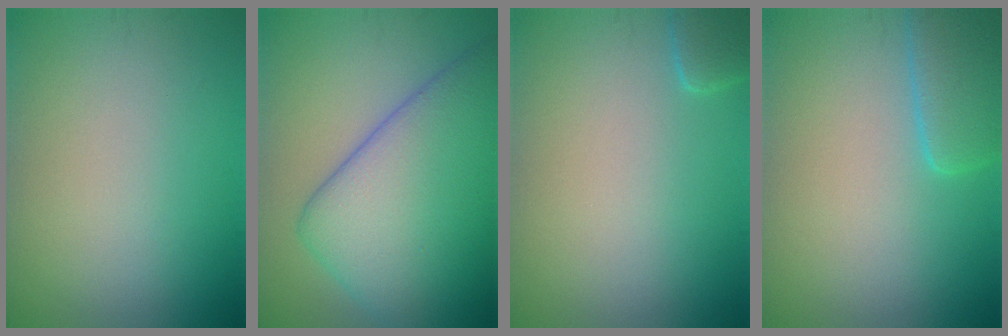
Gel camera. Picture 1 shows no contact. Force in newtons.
{"total": 12.6, "press": 12.6, "slide": 0.1}
{"total": 1.7, "press": 1.7, "slide": 0.2}
{"total": 3.4, "press": 3.4, "slide": 0.4}